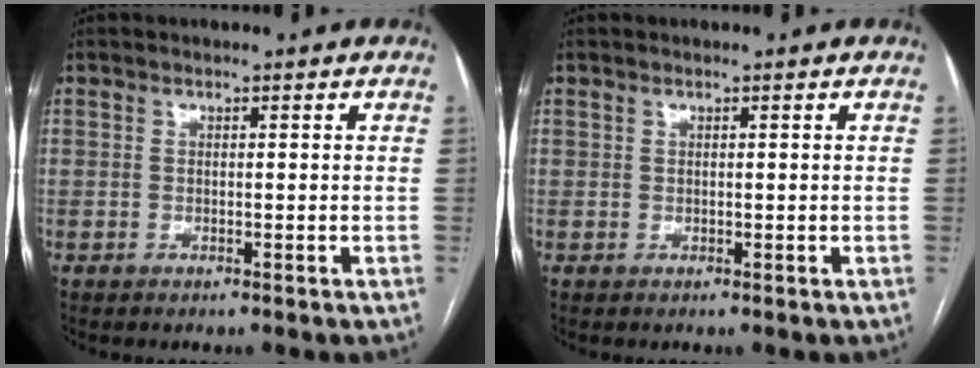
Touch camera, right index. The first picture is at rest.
{"total": 0.0}